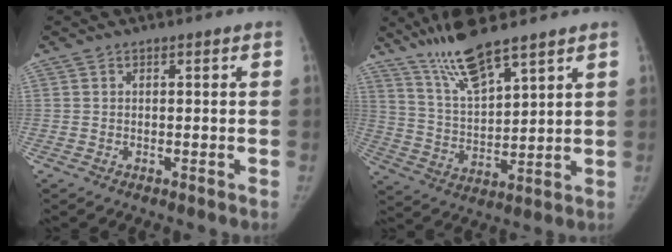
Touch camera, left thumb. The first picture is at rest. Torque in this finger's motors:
{"motor_torque": [0.06, -0.06, 0.16, -0.15, 0.10]}